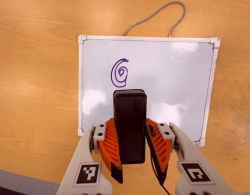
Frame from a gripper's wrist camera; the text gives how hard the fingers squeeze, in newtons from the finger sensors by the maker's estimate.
{"total": 6.3, "left": 5.7, "right": 6.9}